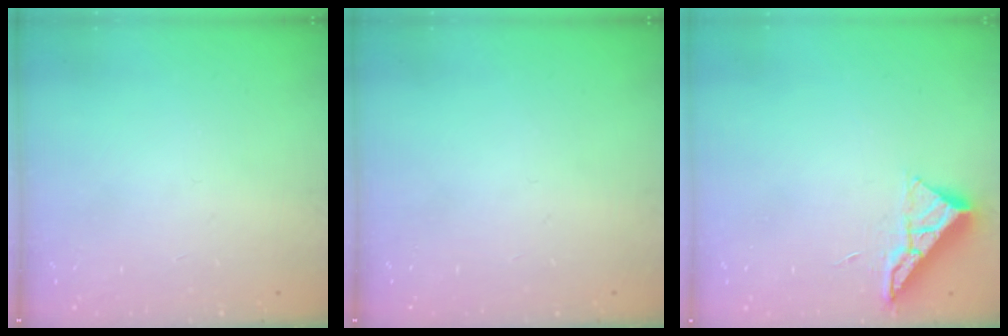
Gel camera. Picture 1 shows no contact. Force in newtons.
{"total": 0.0}
{"total": 7.1, "press": 7.1, "slide": 0.4}